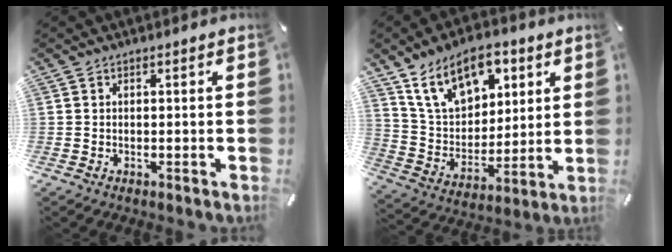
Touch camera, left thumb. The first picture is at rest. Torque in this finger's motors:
{"motor_torque": [1.11, -0.18, 1.58, -1.18, 0.20]}